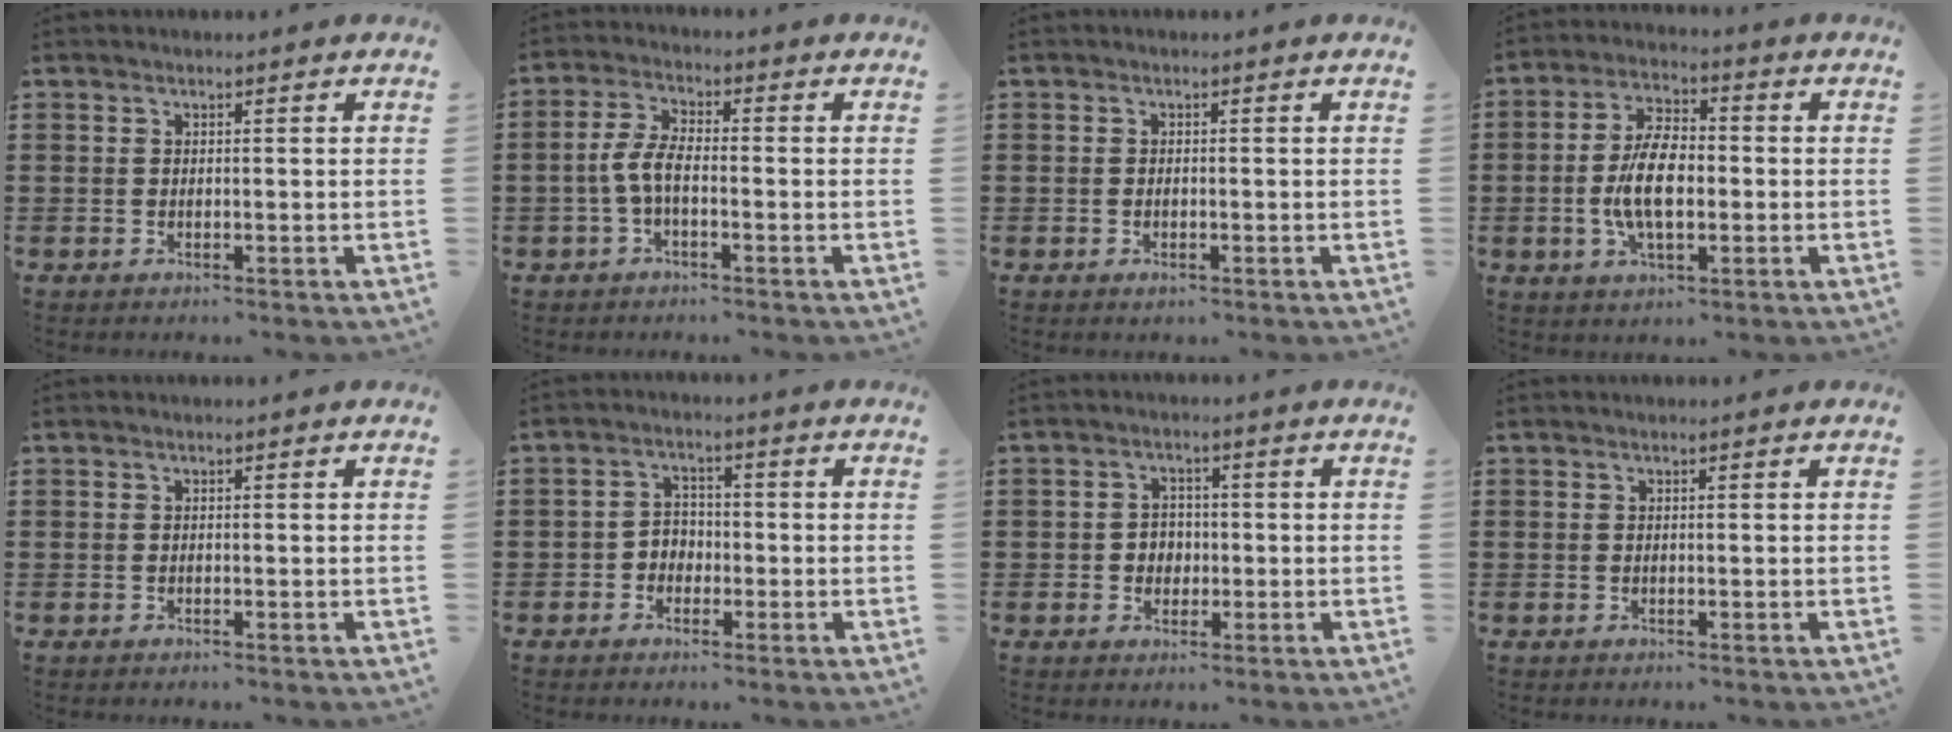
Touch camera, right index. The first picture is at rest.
{"total": 4.7, "force": [-1.3, 1.8, 4.1], "torque": [-0.102, -0.002, -0.033]}
{"total": 0.7, "force": [-0.2, 0.3, 0.6], "torque": [-0.012, -0.003, -0.004]}
{"total": 8.3, "force": [-1.1, 3.9, 7.2], "torque": [-0.154, 0.003, -0.025]}
{"total": 0.0}
{"total": 2.8, "force": [-1.4, 2.2, 0.8], "torque": [-0.024, 0.009, -0.032]}
{"total": 3.2, "force": [-0.7, 2.8, 1.4], "torque": [-0.035, 0.007, -0.017]}
{"total": 0.0}